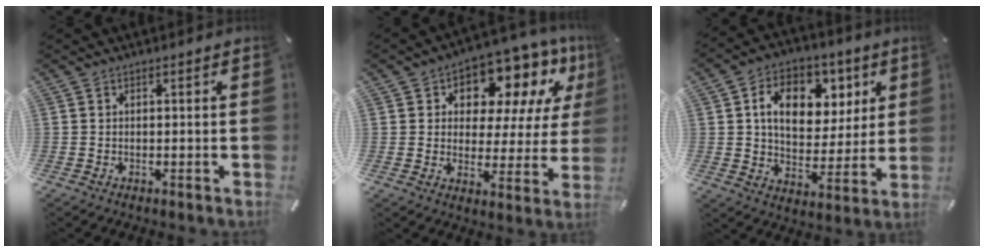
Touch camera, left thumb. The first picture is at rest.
{"total": 12.5, "force": [8.8, 6.9, 5.6], "torque": [-0.091, -0.068, 0.154]}
{"total": 13.9, "force": [5.1, 10.4, 7.7], "torque": [-0.117, -0.010, 0.092]}